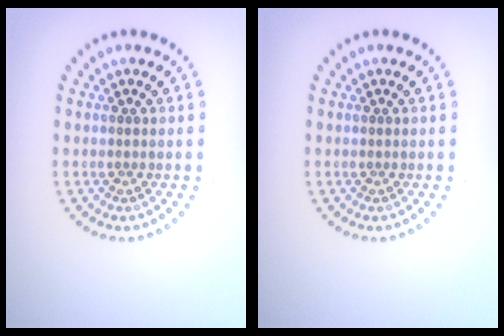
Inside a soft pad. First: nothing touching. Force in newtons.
{"total": 0.0}